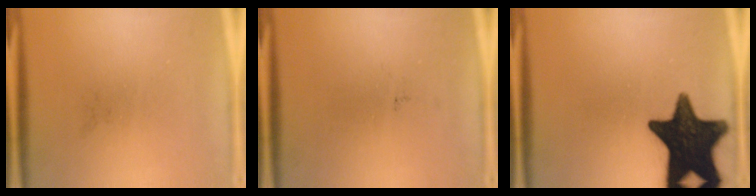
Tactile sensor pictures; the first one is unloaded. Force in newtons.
{"total": 0.0}
{"total": 17.8}